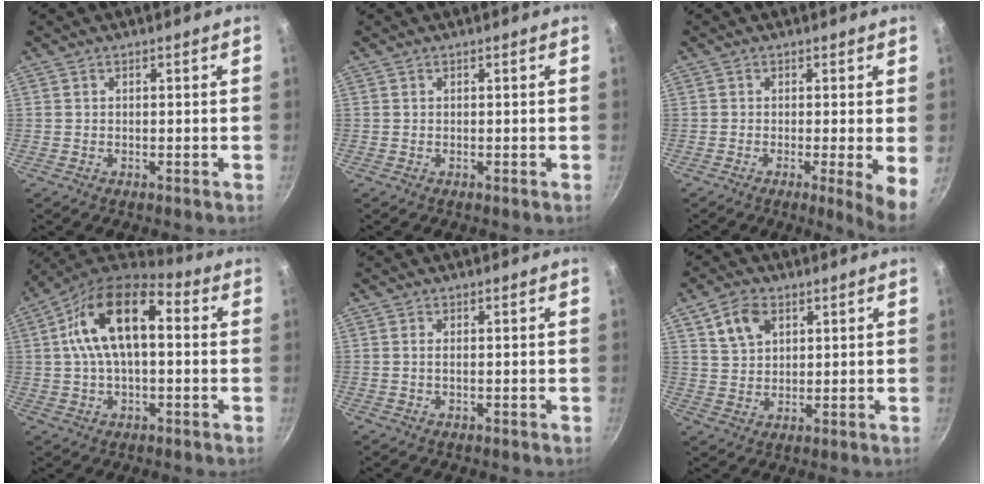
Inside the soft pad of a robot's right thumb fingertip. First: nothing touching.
{"total": 0.0}
{"total": 5.9, "force": [-0.8, 0.5, 5.9], "torque": [-0.075, -0.012, -0.012]}
{"total": 16.2, "force": [2.5, 8.5, 13.6], "torque": [-0.225, 0.030, 0.023]}
{"total": 0.8, "force": [0.1, 0.1, 0.8], "torque": [-0.018, -0.001, 0.000]}
{"total": 6.9, "force": [3.3, 4.5, 4.0], "torque": [-0.060, -0.004, 0.064]}